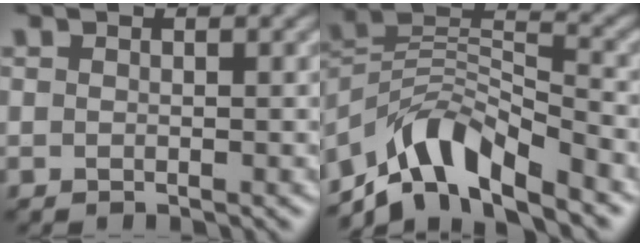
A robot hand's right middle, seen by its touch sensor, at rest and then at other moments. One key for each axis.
{"total": 7.9, "fx": -6.1, "fy": 2.9, "fz": 4.1, "tx": -0.056, "ty": 0.009, "tz": -0.116}